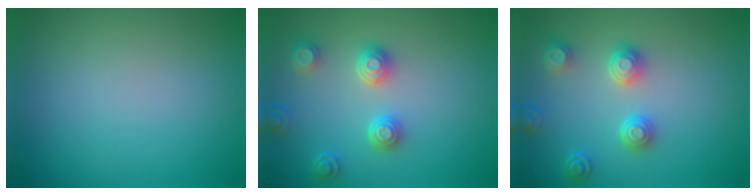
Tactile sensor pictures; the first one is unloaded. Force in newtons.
{"total": 3.8, "press": 3.2, "slide": 2.1}
{"total": 3.8, "press": 3.2, "slide": 2.1}